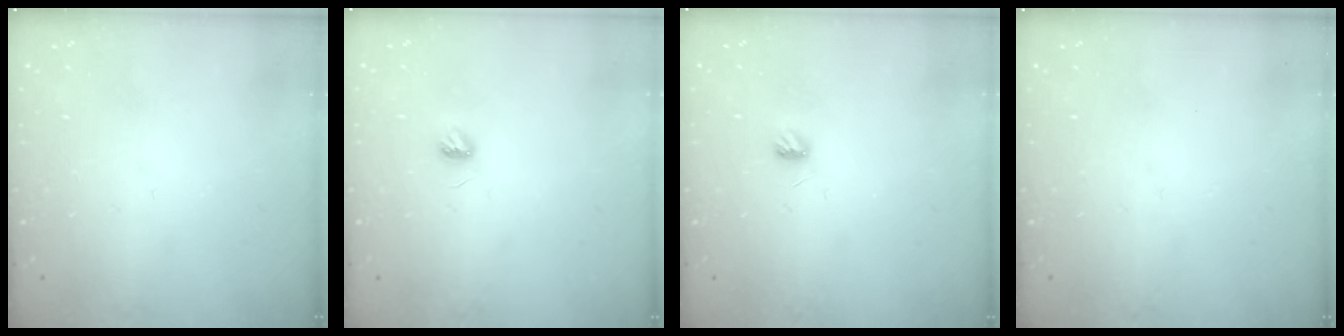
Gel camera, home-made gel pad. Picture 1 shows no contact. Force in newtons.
{"total": 3.4, "press": 3.4, "slide": 0.4}
{"total": 3.8, "press": 3.7, "slide": 0.5}
{"total": 0.0}